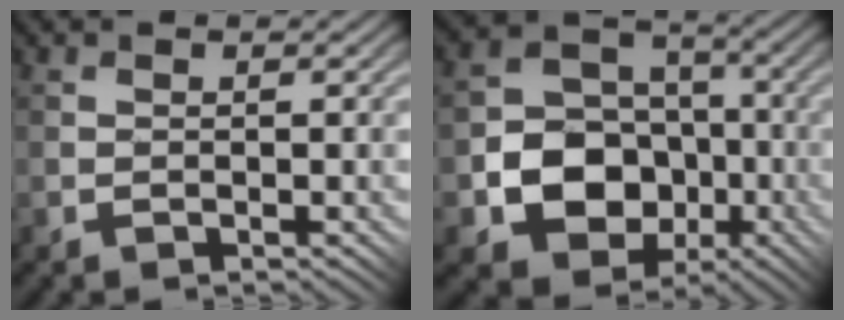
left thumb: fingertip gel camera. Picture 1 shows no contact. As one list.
[{"total": 12.4, "force": [-4.0, 10.1, 5.9], "torque": [-0.112, -0.038, -0.094]}]